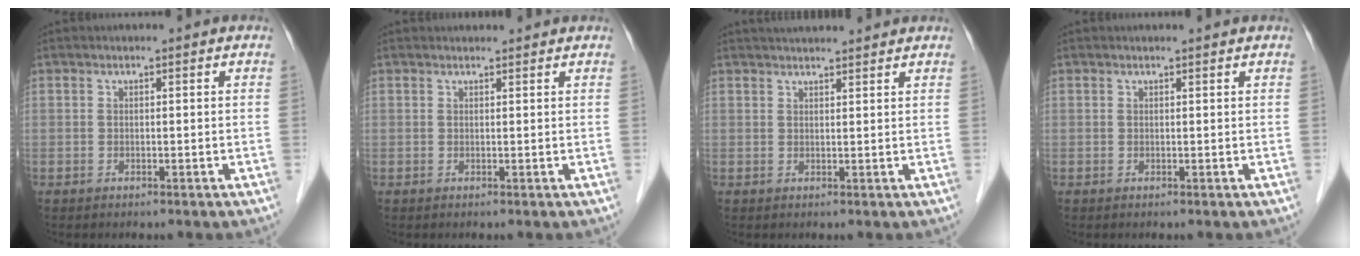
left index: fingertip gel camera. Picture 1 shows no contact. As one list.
[{"total": 2.5, "force": [2.5, 0.3, 0.4], "torque": [-0.011, 0.018, 0.032]}, {"total": 7.2, "force": [6.7, 0.5, 2.5], "torque": [-0.035, 0.034, 0.088]}, {"total": 1.0, "force": [1.0, -0.1, 0.2], "torque": [-0.009, 0.001, 0.014]}]